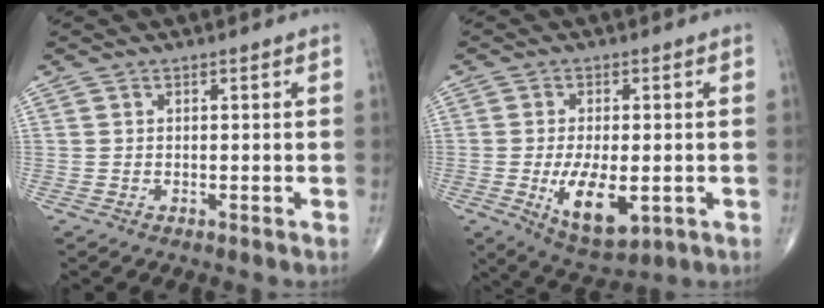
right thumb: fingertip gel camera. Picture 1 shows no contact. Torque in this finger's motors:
{"motor_torque": [-0.24, 1.24, 0.51, 0.45, 0.29]}